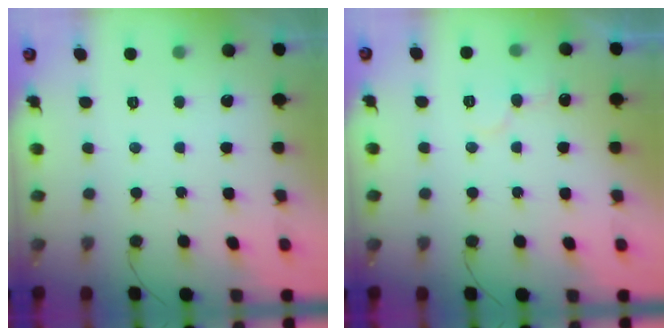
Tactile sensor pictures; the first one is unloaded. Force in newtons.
{"total": 6.1, "press": 6.0, "slide": 0.6}